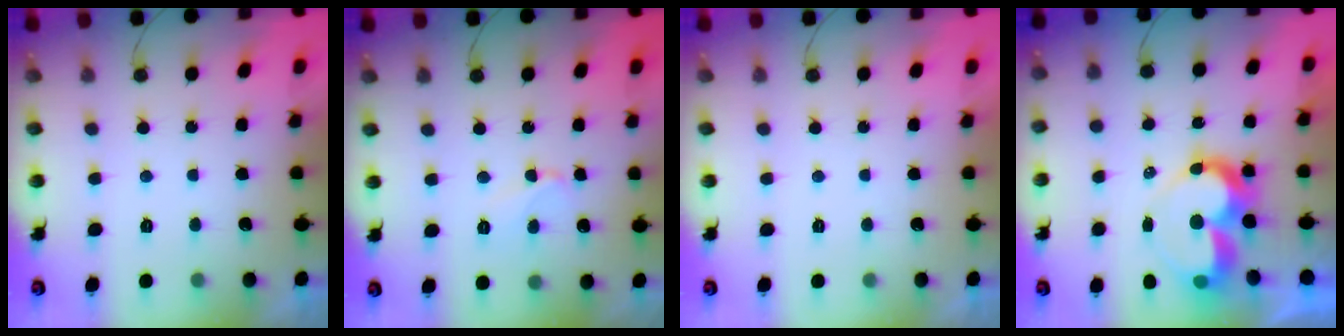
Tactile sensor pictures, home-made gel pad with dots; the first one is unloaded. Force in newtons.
{"total": 5.9, "press": 5.9, "slide": 0.5}
{"total": 1.8, "press": 1.8, "slide": 0.0}
{"total": 11.7, "press": 11.7, "slide": 0.8}